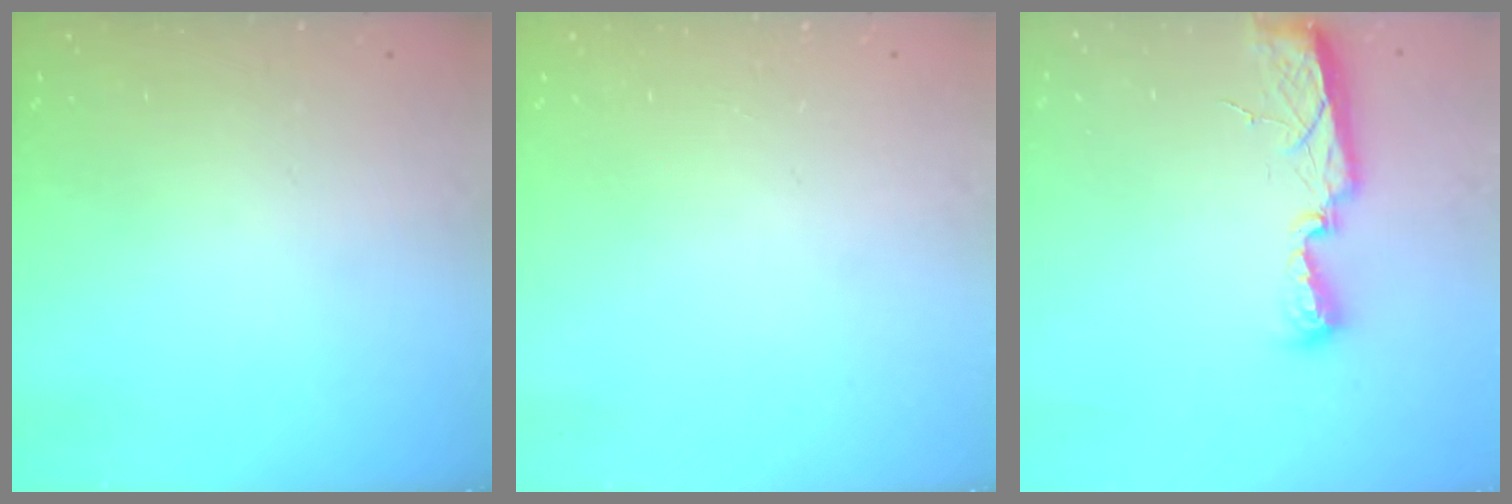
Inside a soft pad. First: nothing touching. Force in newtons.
{"total": 0.0}
{"total": 7.5, "press": 7.5, "slide": 0.8}